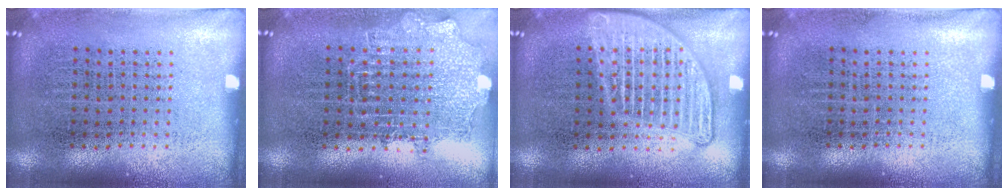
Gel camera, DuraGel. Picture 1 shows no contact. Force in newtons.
{"total": 1.2, "press": 1.1, "slide": 0.5}
{"total": 2.8, "press": 2.8, "slide": 0.2}
{"total": 0.0}